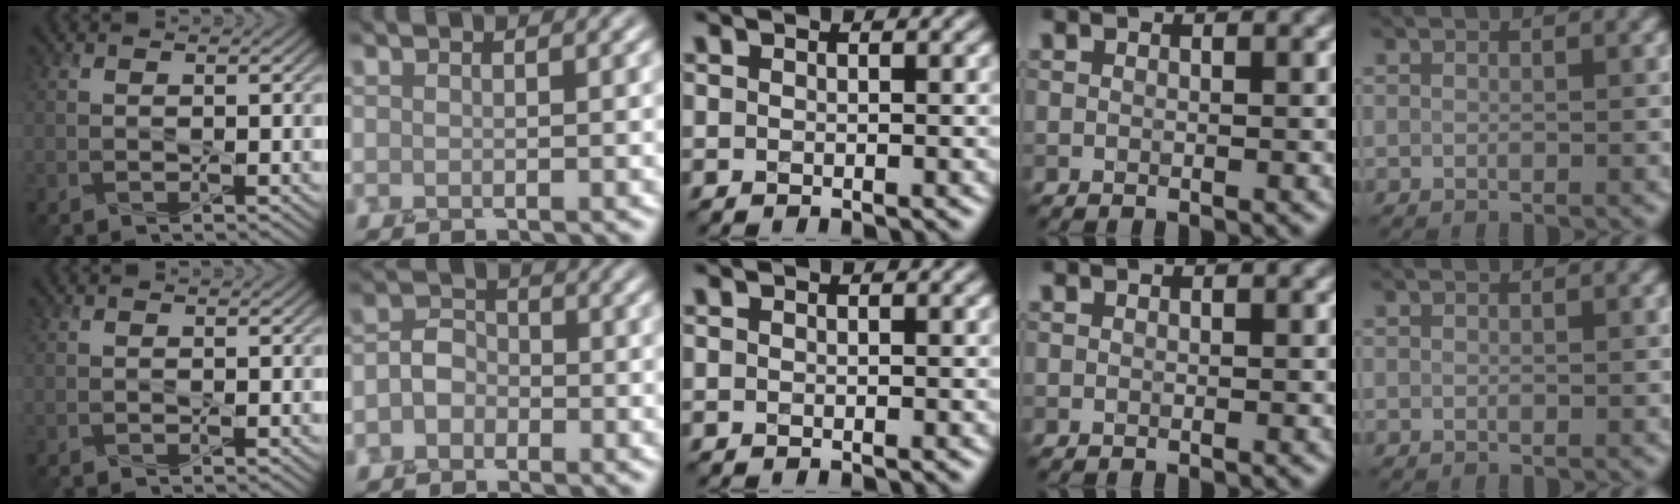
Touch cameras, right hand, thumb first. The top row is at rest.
{"index": {"total": 2.4, "force": [-0.9, 1.9, 1.2], "torque": [-0.020, 0.006, -0.025]}}